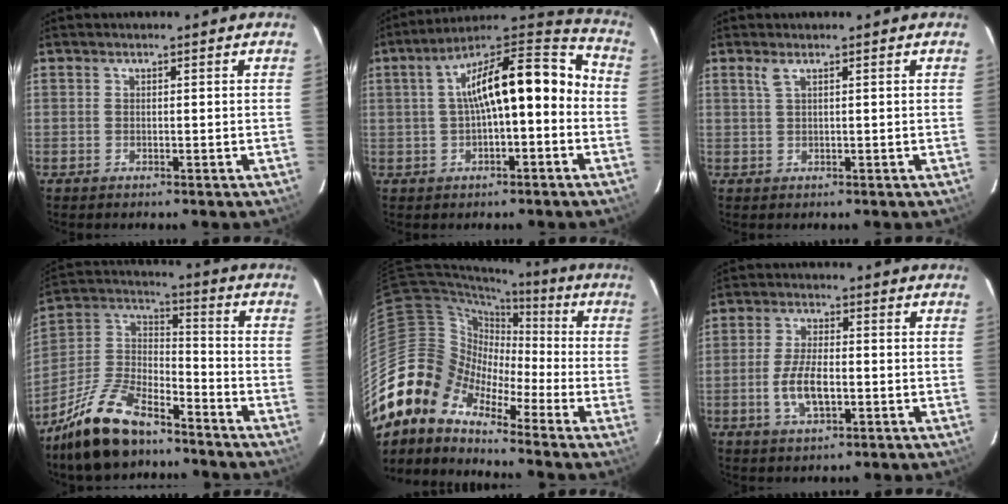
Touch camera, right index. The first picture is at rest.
{"total": 16.5, "force": [-0.6, 5.5, 15.6], "torque": [-0.245, 0.043, -0.010]}
{"total": 1.3, "force": [0.7, -0.2, 1.1], "torque": [-0.023, 0.002, 0.015]}
{"total": 17.7, "force": [-12.8, 6.9, 10.1], "torque": [-0.222, 0.008, -0.238]}
{"total": 13.1, "force": [-9.1, 8.0, 4.9], "torque": [-0.092, 0.015, -0.197]}
{"total": 7.1, "force": [-1.8, 2.9, 6.2], "torque": [-0.128, -0.002, -0.033]}